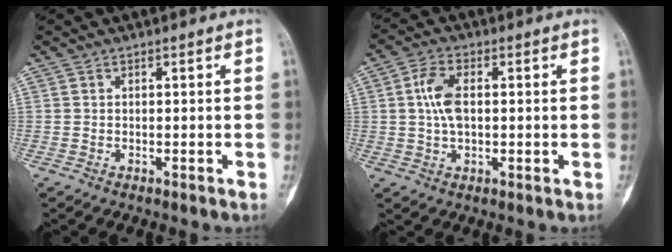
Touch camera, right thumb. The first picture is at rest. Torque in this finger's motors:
{"motor_torque": [-0.19, 1.47, 0.13, -0.14, 0.25]}